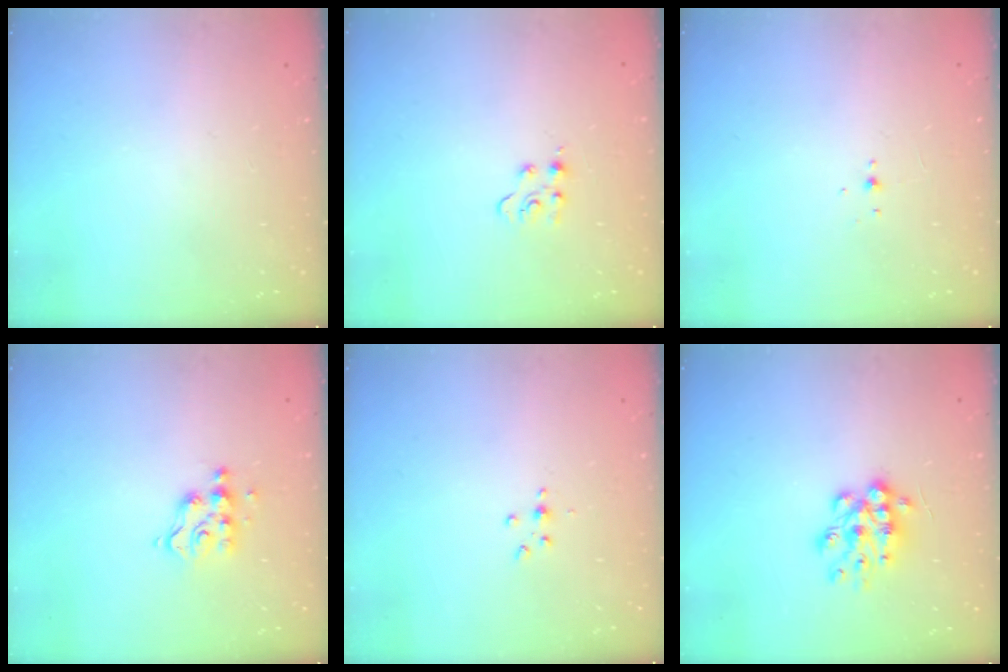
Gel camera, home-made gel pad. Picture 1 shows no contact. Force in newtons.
{"total": 4.5, "press": 4.5, "slide": 0.6}
{"total": 3.2, "press": 3.1, "slide": 0.8}
{"total": 6.8, "press": 6.8, "slide": 0.3}
{"total": 3.0, "press": 2.9, "slide": 0.4}
{"total": 10.9, "press": 10.9, "slide": 0.5}